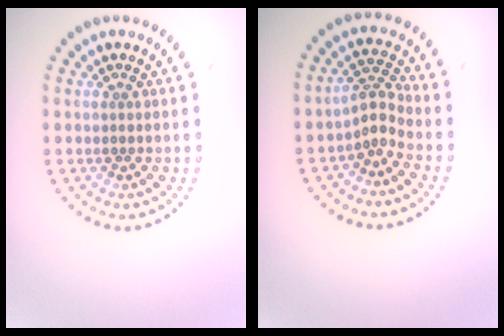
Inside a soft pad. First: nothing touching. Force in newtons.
{"total": 2.4, "press": 1.6, "slide": 1.8}